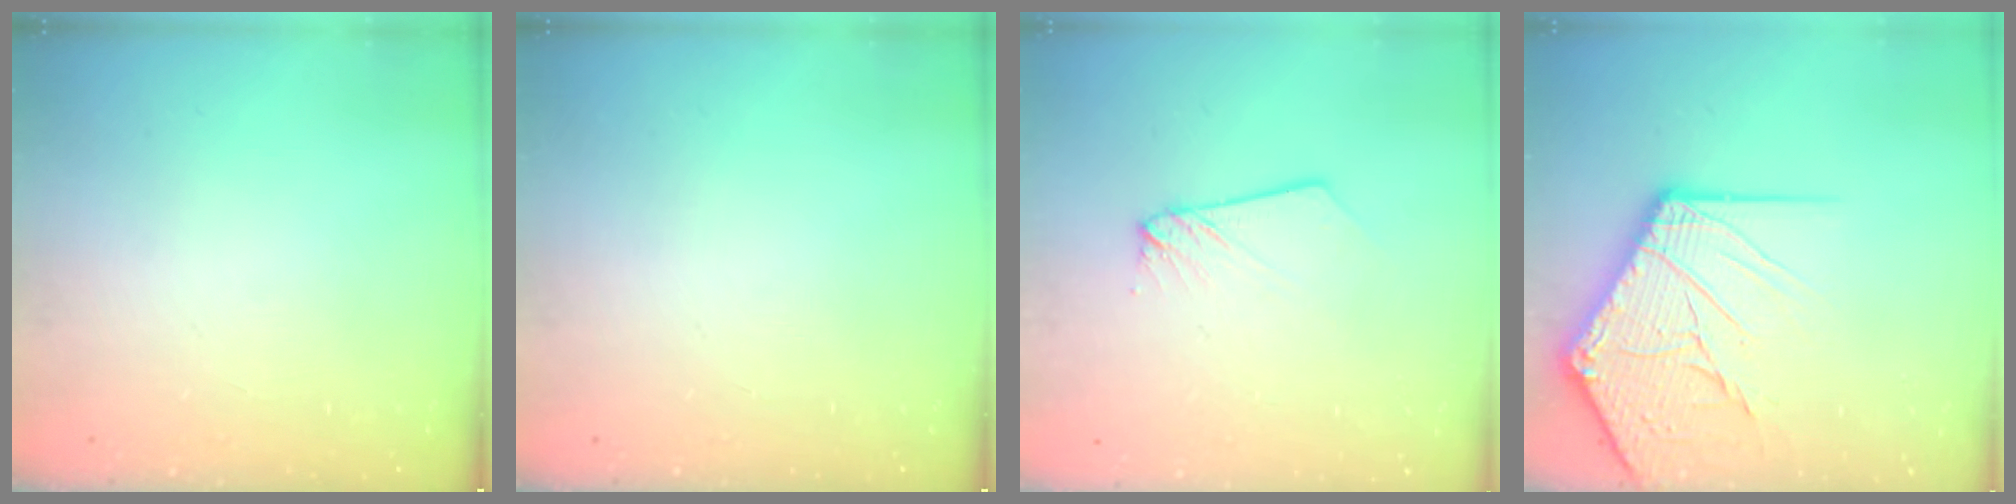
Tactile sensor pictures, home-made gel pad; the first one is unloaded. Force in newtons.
{"total": 0.0}
{"total": 2.2, "press": 2.2, "slide": 0.2}
{"total": 17.2, "press": 17.1, "slide": 2.2}